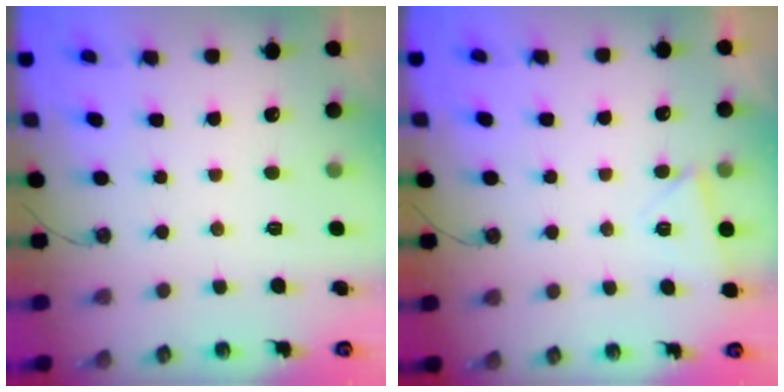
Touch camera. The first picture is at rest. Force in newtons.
{"total": 3.2, "press": 3.0, "slide": 1.1}